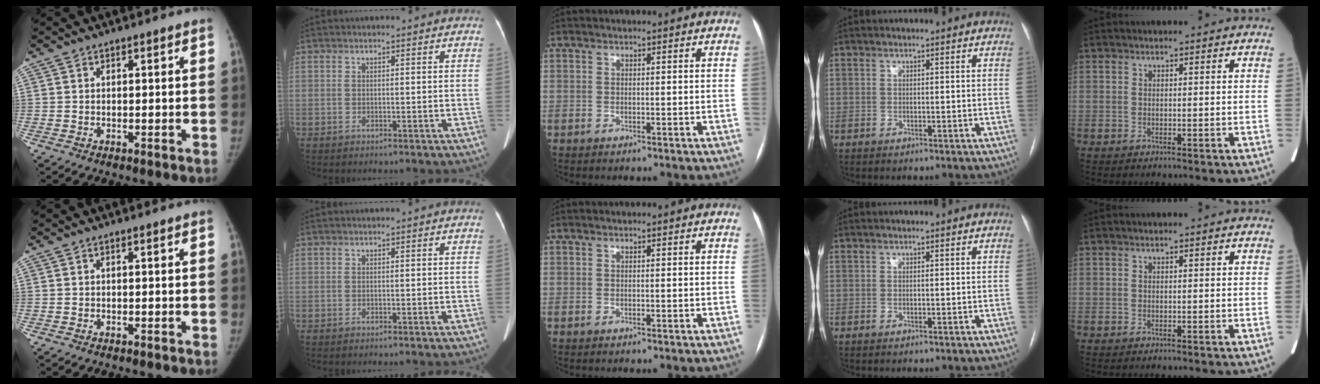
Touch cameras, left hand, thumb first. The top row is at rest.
{}